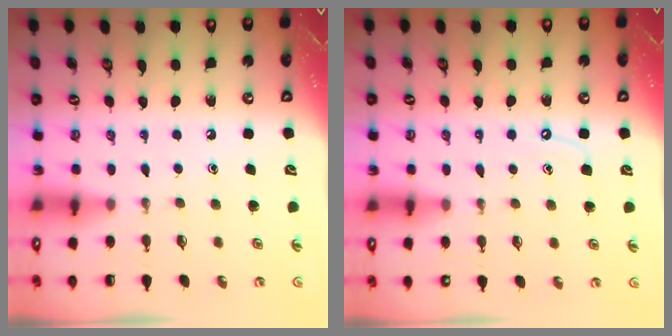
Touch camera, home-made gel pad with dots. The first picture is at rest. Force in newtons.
{"total": 4.3, "press": 4.3, "slide": 0.5}